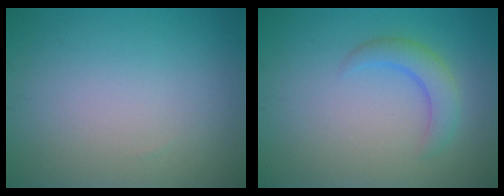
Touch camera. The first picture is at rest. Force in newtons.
{"total": 2.7, "press": 2.7, "slide": 0.1}